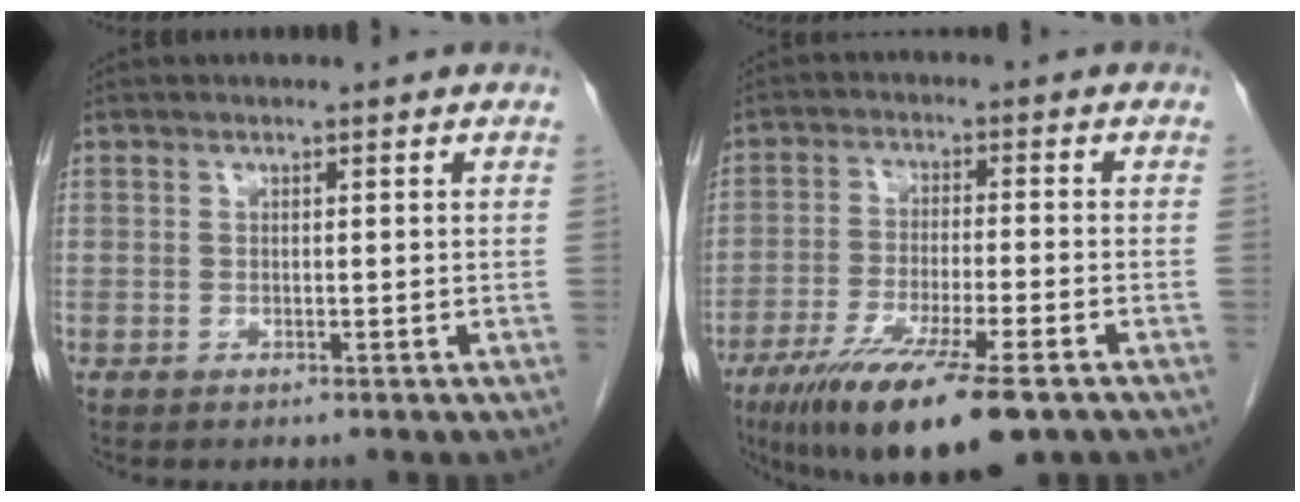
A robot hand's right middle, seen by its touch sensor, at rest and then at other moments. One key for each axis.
{"total": 14.8, "fx": -9.7, "fy": 1.7, "fz": 11.0, "tx": -0.185, "ty": -0.042, "tz": -0.161}